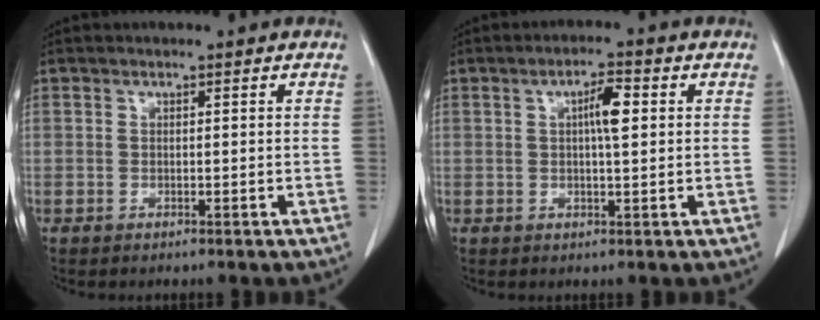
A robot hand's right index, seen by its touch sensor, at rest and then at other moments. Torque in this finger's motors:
{"motor_torque": [0.37, 0.33, 0.14, 0.06]}